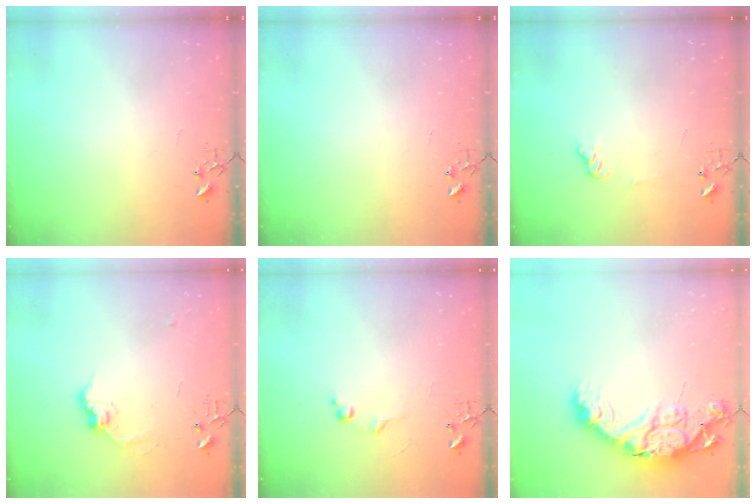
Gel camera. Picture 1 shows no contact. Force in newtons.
{"total": 0.0}
{"total": 5.3, "press": 5.3, "slide": 0.2}
{"total": 9.4, "press": 9.4, "slide": 0.4}
{"total": 5.6, "press": 5.6, "slide": 0.7}
{"total": 20.3, "press": 20.3, "slide": 1.3}